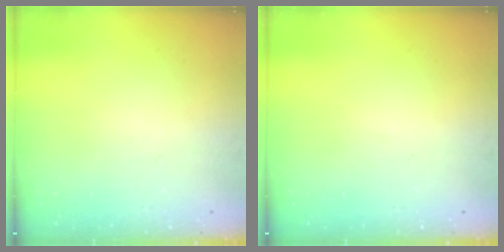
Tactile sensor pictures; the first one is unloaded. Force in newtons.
{"total": 0.0}